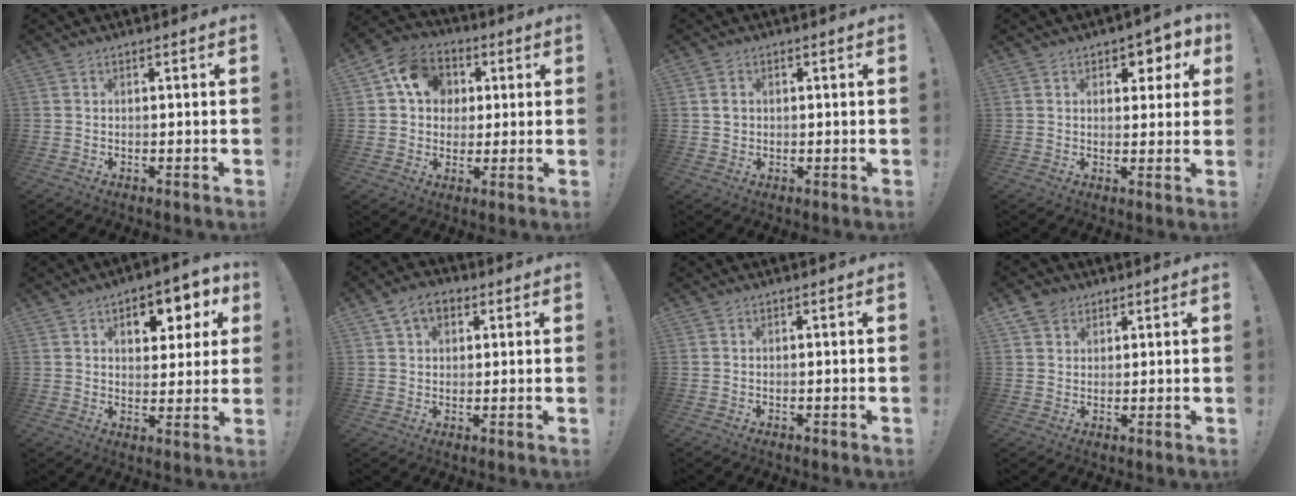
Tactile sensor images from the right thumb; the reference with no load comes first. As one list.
[{"total": 12.8, "force": [3.3, 10.9, 5.9], "torque": [-0.086, 0.006, 0.069]}, {"total": 2.1, "force": [0.6, 2.0, 0.5], "torque": [0.005, 0.001, 0.007]}, {"total": 4.7, "force": [2.3, 3.3, 2.5], "torque": [-0.017, -0.016, 0.035]}, {"total": 9.3, "force": [4.3, 5.8, 5.9], "torque": [-0.071, -0.023, 0.075]}, {"total": 7.1, "force": [3.2, 4.9, 4.0], "torque": [-0.067, 0.002, 0.063]}, {"total": 0.0}, {"total": 4.5, "force": [2.8, 3.4, 0.7], "torque": [-0.006, -0.013, 0.053]}]